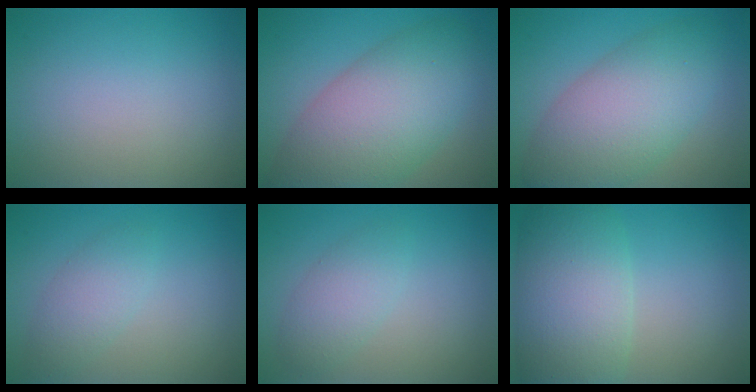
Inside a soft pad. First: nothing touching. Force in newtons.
{"total": 9.8, "press": 9.8, "slide": 0.4}
{"total": 8.2, "press": 8.2, "slide": 0.3}
{"total": 2.5, "press": 2.5, "slide": 0.1}
{"total": 2.7, "press": 2.6, "slide": 0.1}
{"total": 8.2, "press": 8.1, "slide": 0.6}